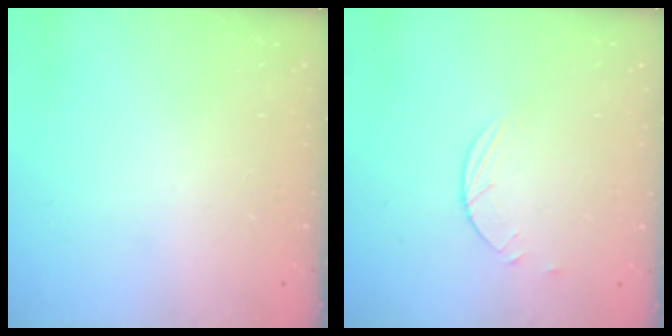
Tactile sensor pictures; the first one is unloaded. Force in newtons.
{"total": 2.9, "press": 2.8, "slide": 0.3}